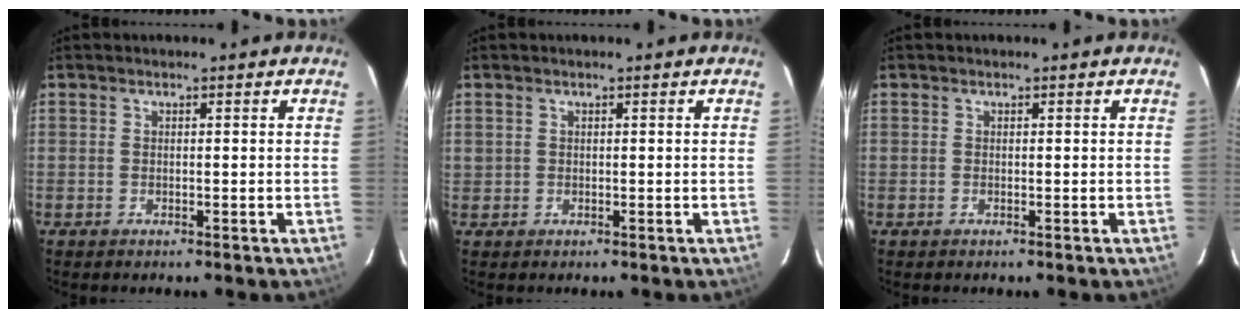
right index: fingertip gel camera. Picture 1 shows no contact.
{"total": 0.7, "force": [0.2, 0.6, 0.1], "torque": [0.000, 0.003, 0.003]}
{"total": 0.0}